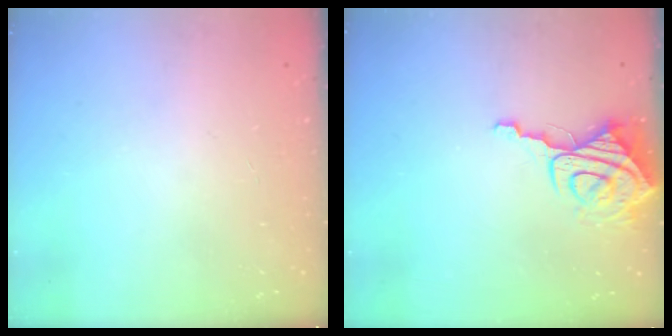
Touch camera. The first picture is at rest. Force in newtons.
{"total": 8.9, "press": 8.9, "slide": 0.8}